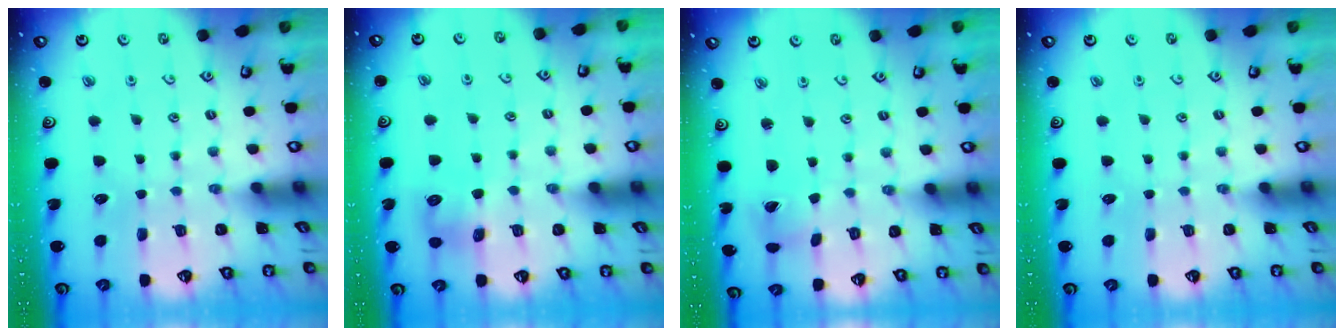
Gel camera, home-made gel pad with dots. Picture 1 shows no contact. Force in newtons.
{"total": 7.1, "press": 7.1, "slide": 0.3}
{"total": 2.9, "press": 2.8, "slide": 0.4}
{"total": 0.0}